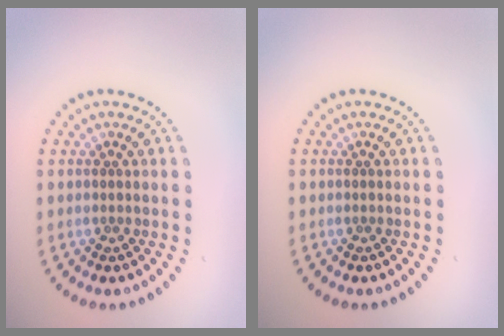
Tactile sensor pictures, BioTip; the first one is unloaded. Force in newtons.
{"total": 0.0}